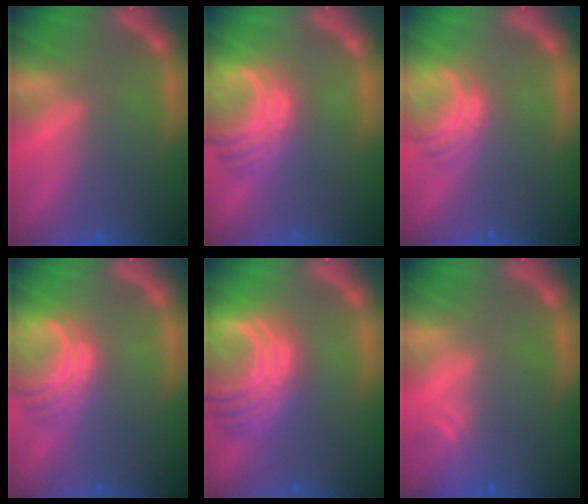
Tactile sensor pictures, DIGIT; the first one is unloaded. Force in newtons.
{"total": 6.0}
{"total": 3.0}
{"total": 5.1}
{"total": 9.5}
{"total": 1.9}